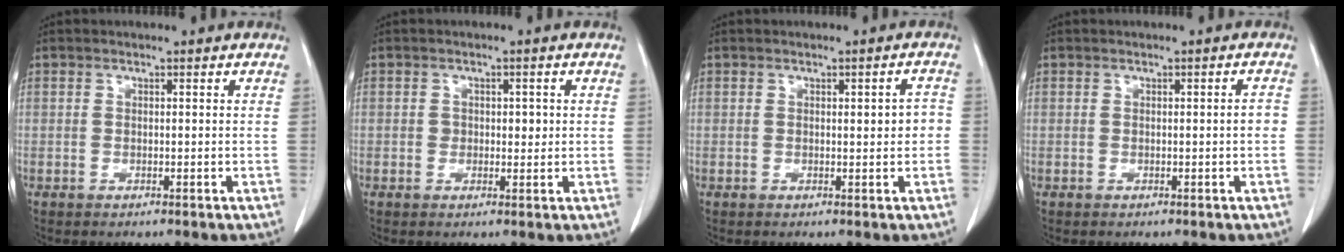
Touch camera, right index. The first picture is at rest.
{"total": 2.4, "force": [0.3, 1.8, 1.6], "torque": [-0.021, 0.005, 0.006]}
{"total": 2.7, "force": [0.1, 0.9, 2.5], "torque": [-0.028, 0.005, 0.003]}
{"total": 1.4, "force": [-0.1, 0.2, 1.4], "torque": [-0.018, 0.001, 0.001]}